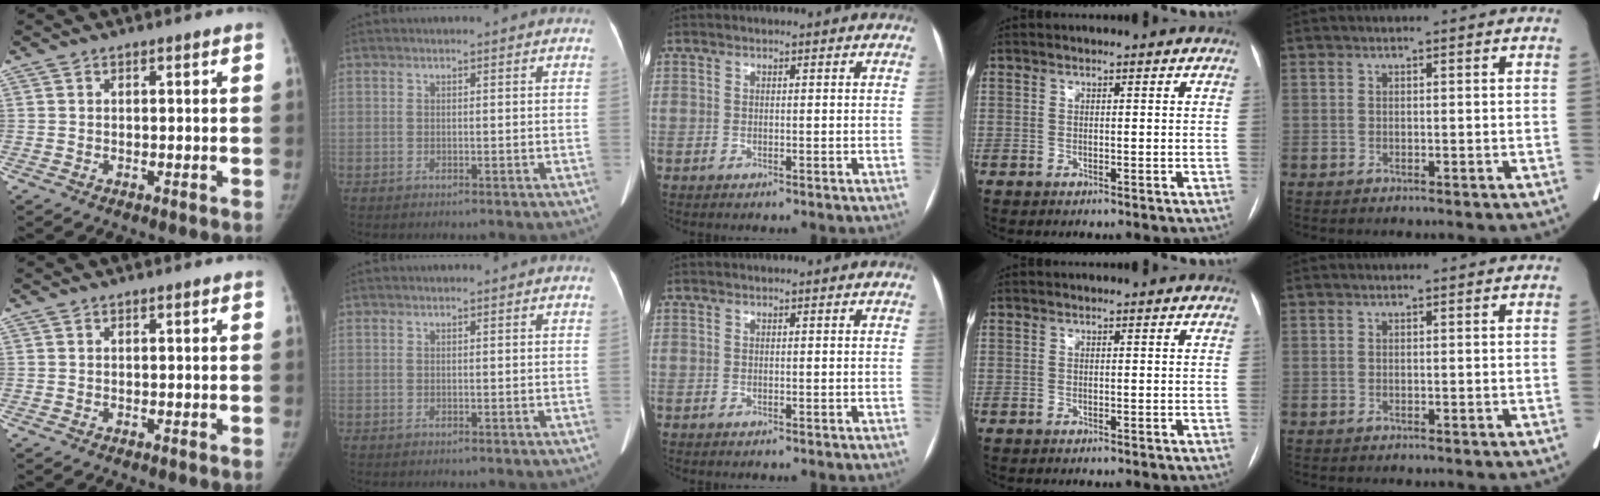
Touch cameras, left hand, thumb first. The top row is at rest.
{}